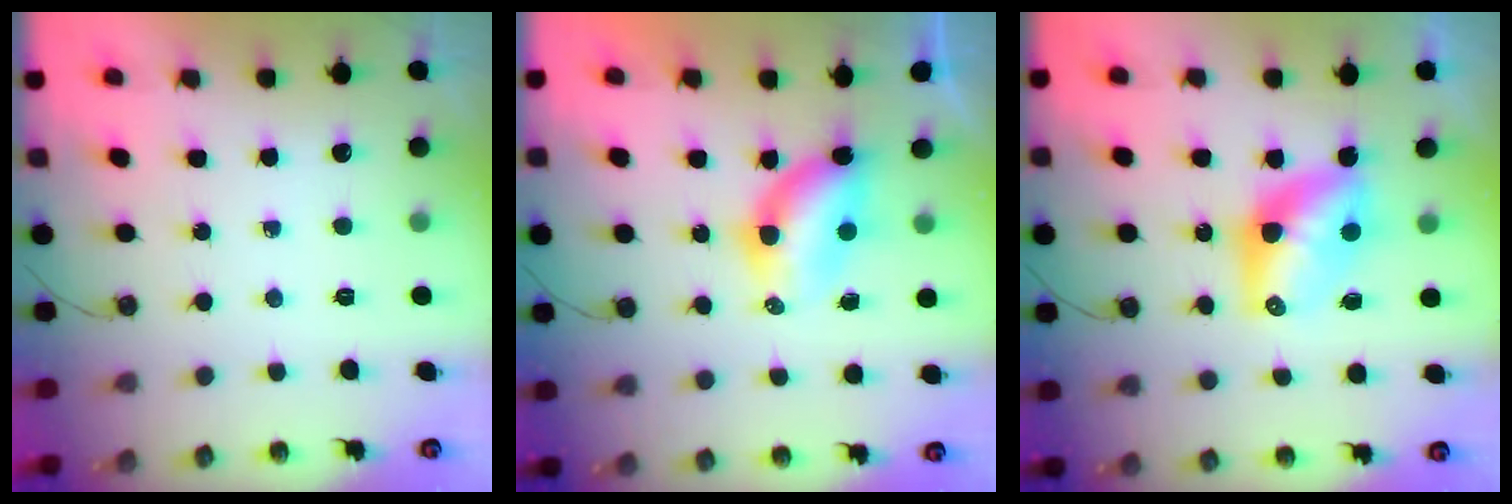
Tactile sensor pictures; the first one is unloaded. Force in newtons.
{"total": 5.9, "press": 5.9, "slide": 0.5}
{"total": 8.2, "press": 8.2, "slide": 0.7}